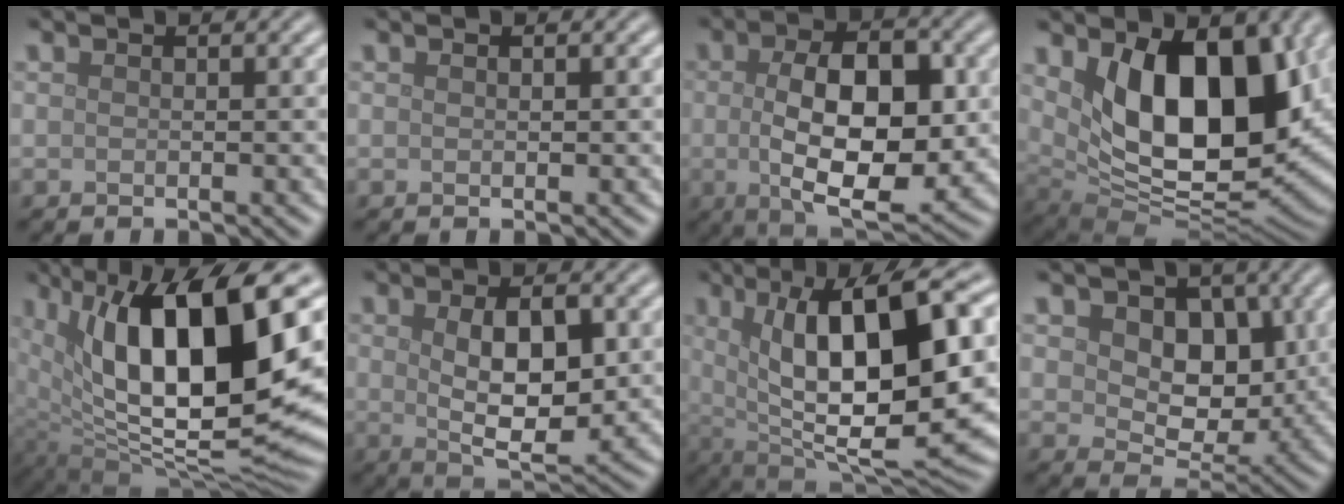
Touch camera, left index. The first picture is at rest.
{"total": 0.0}
{"total": 10.5, "force": [-0.2, 4.8, 9.3], "torque": [-0.133, -0.003, -0.002]}
{"total": 13.3, "force": [3.2, 6.7, 11.0], "torque": [-0.146, -0.024, 0.056]}
{"total": 15.9, "force": [5.1, 6.4, 13.6], "torque": [-0.214, -0.010, 0.090]}
{"total": 7.0, "force": [0.6, 3.2, 6.3], "torque": [-0.105, -0.006, 0.014]}
{"total": 15.4, "force": [3.5, 5.3, 14.0], "torque": [-0.214, 0.002, 0.057]}
{"total": 6.1, "force": [1.6, 4.1, 4.2], "torque": [-0.068, -0.014, 0.021]}